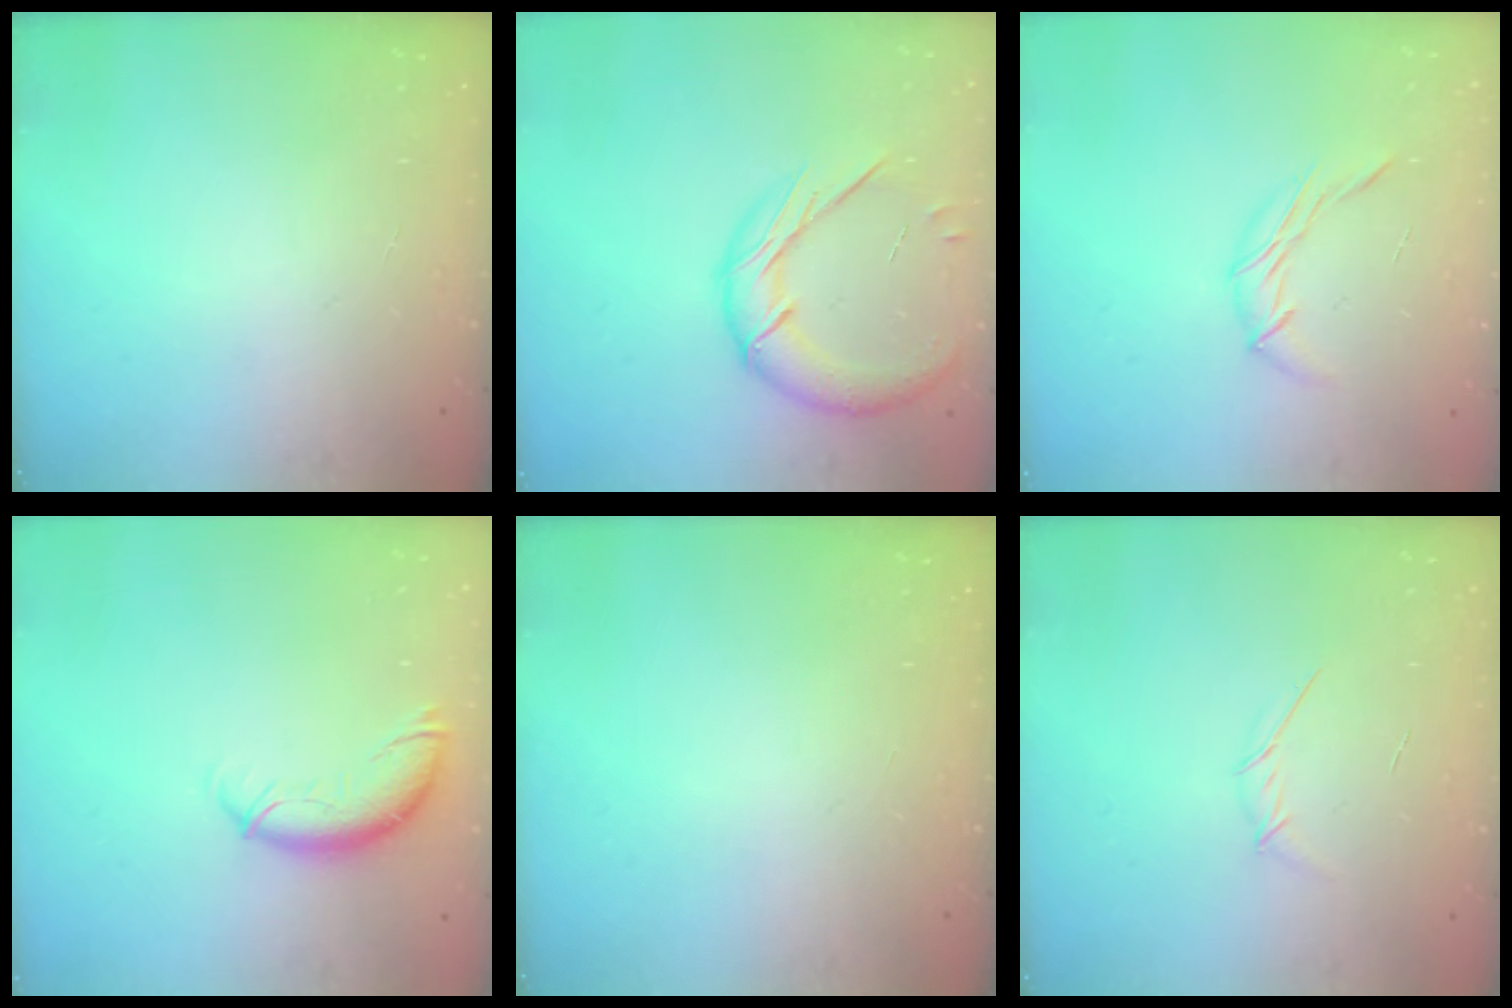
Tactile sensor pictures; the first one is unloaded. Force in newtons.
{"total": 15.9, "press": 15.7, "slide": 2.1}
{"total": 6.2, "press": 6.2, "slide": 0.5}
{"total": 10.1, "press": 10.1, "slide": 0.3}
{"total": 0.0}
{"total": 3.3, "press": 3.2, "slide": 0.8}